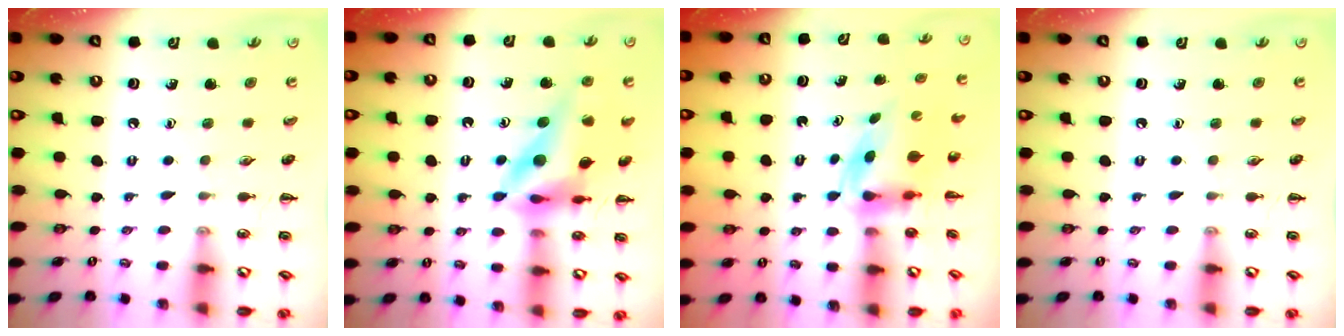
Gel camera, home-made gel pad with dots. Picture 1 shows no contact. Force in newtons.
{"total": 13.0, "press": 12.6, "slide": 3.1}
{"total": 5.3, "press": 5.2, "slide": 0.9}
{"total": 0.0}